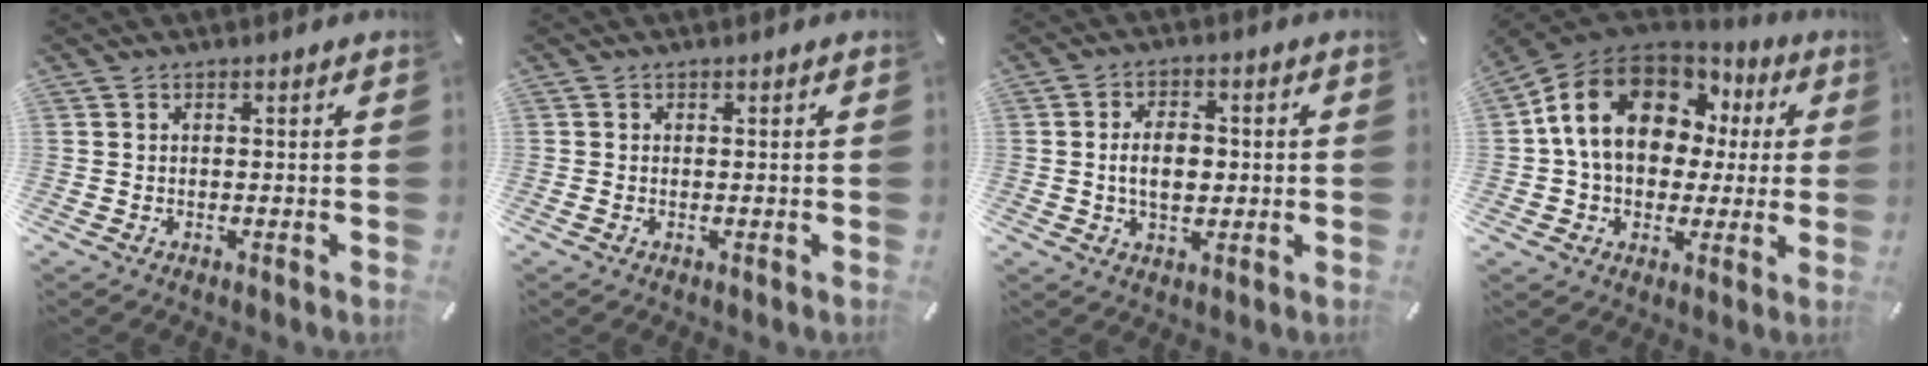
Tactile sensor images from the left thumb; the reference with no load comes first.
{"total": 0.5, "force": [-0.1, 0.2, 0.5], "torque": [-0.008, -0.001, -0.002]}
{"total": 7.1, "force": [-0.2, 4.6, 5.4], "torque": [-0.102, 0.001, -0.010]}
{"total": 17.0, "force": [4.7, 12.9, 10.0], "torque": [-0.211, -0.008, 0.087]}